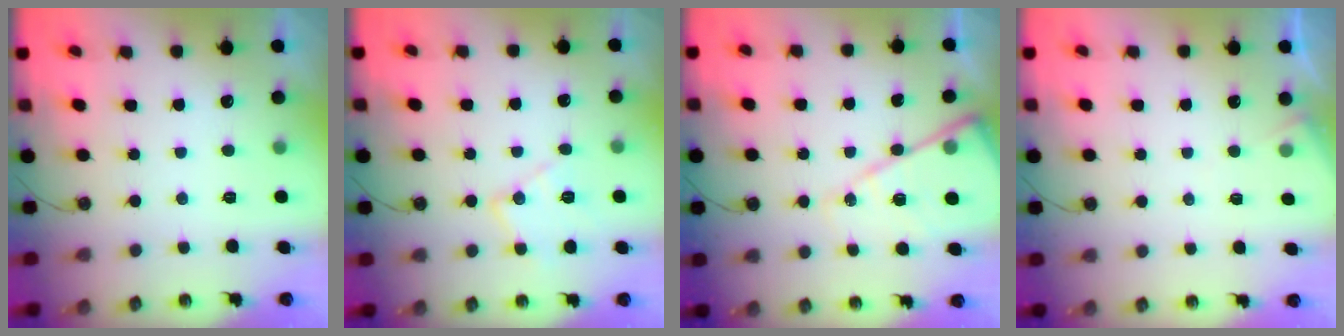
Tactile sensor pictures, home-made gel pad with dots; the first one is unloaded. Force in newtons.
{"total": 11.1, "press": 11.1, "slide": 0.6}
{"total": 15.0, "press": 15.0, "slide": 1.5}
{"total": 3.5, "press": 3.5, "slide": 0.5}